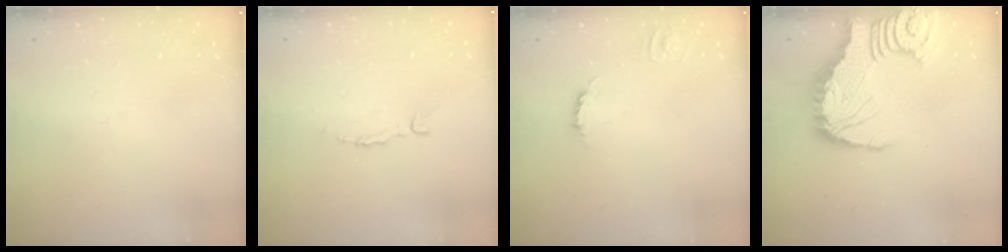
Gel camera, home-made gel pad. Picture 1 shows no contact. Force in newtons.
{"total": 2.9, "press": 2.9, "slide": 0.2}
{"total": 3.3, "press": 3.3, "slide": 0.4}
{"total": 15.9, "press": 15.8, "slide": 1.9}